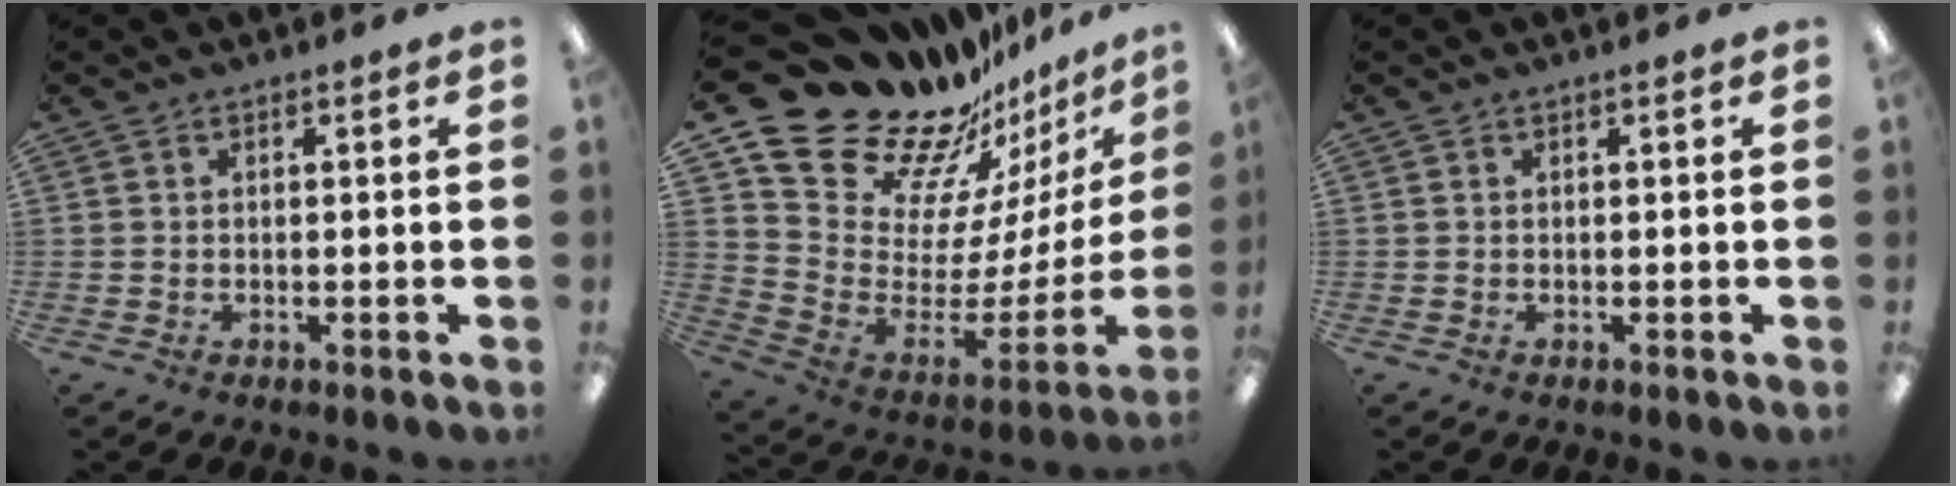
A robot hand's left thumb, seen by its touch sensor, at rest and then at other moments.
{"total": 25.2, "force": [21.0, 11.4, 7.8], "torque": [-0.112, -0.175, 0.397]}
{"total": 0.0}